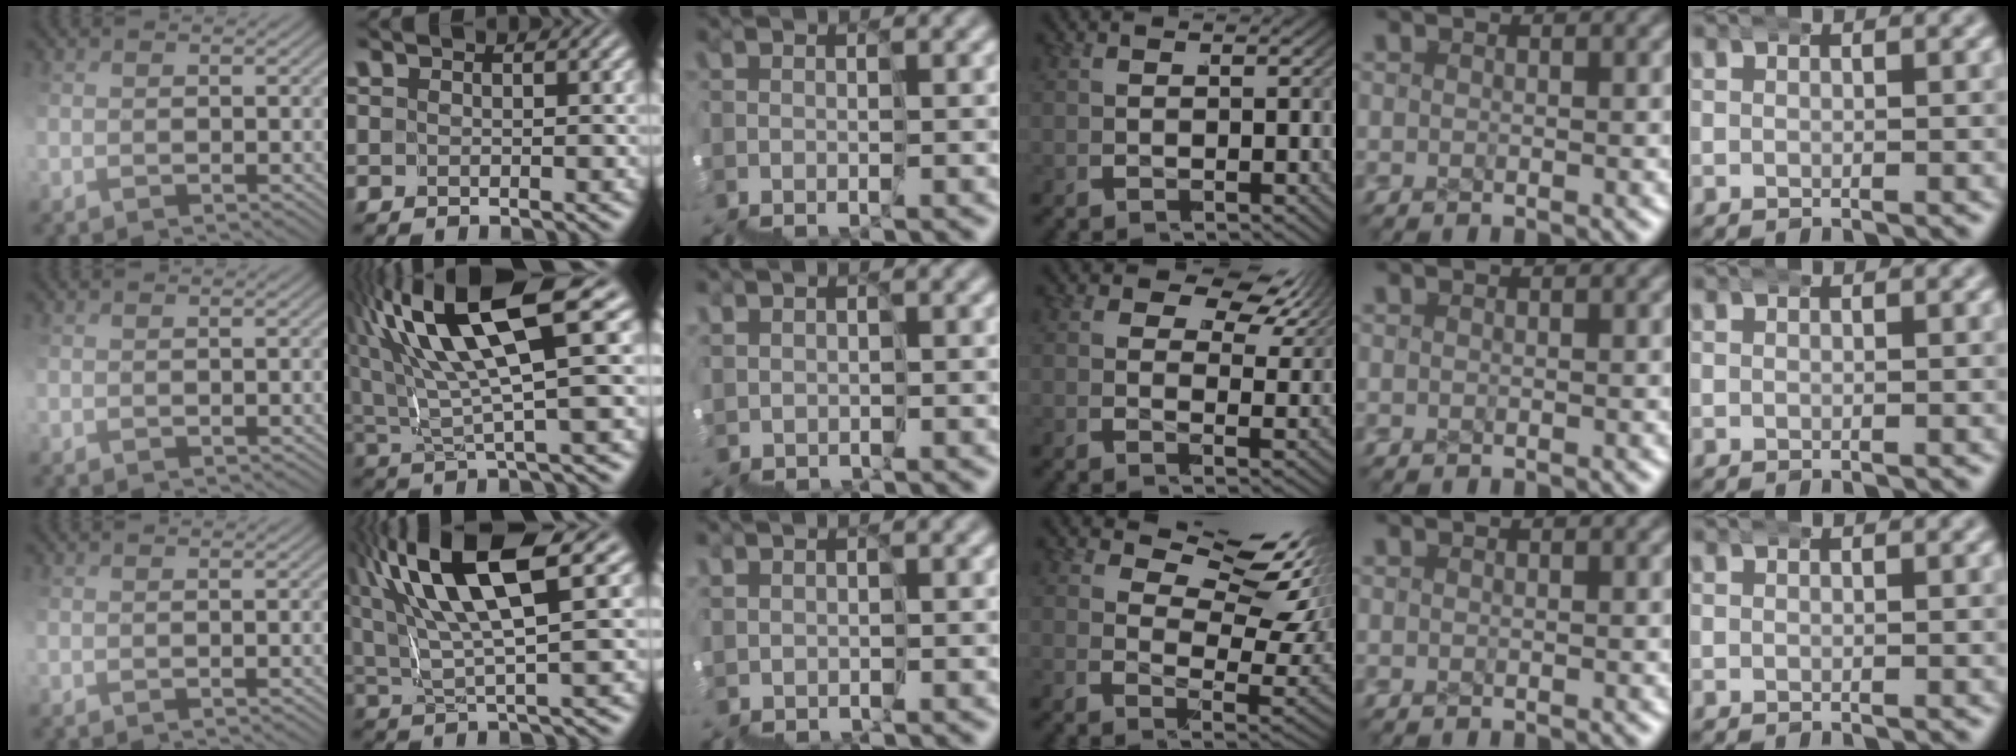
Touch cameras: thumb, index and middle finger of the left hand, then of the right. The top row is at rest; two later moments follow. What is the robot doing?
{"motion": "wrap", "object": "ethernet cable"}